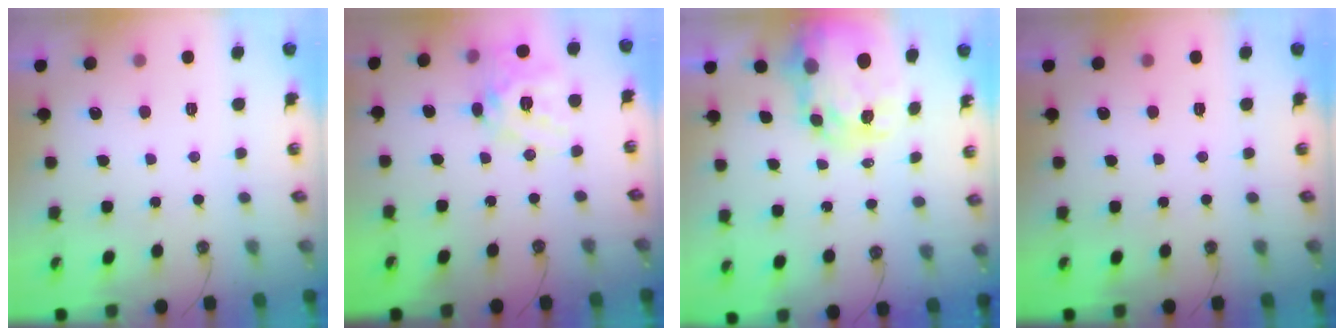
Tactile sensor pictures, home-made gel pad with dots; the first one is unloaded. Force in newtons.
{"total": 15.5, "press": 15.3, "slide": 2.3}
{"total": 7.8, "press": 7.7, "slide": 0.8}
{"total": 0.0}